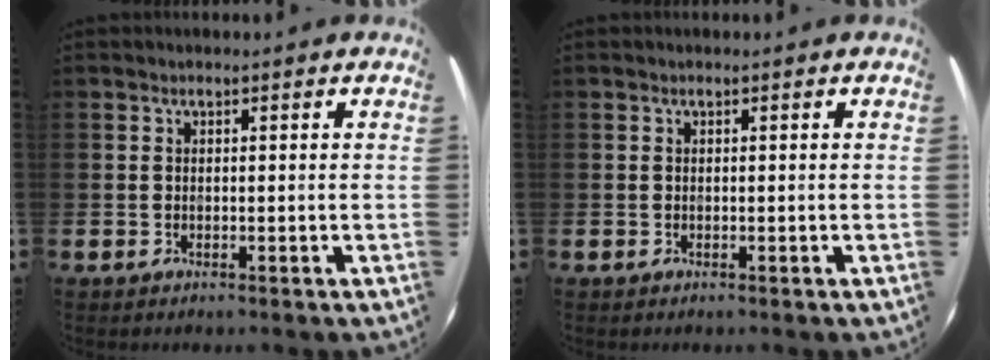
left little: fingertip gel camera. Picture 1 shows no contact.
{"total": 0.0}